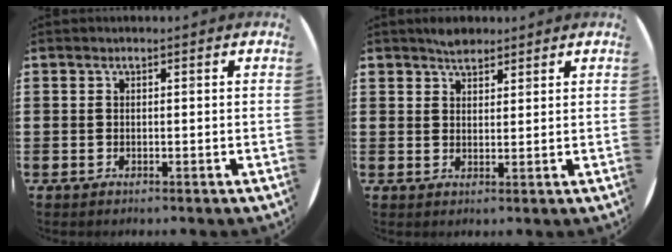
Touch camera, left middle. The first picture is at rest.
{"total": 2.5, "force": [2.3, 1.0, 0.3], "torque": [-0.001, 0.002, 0.042]}